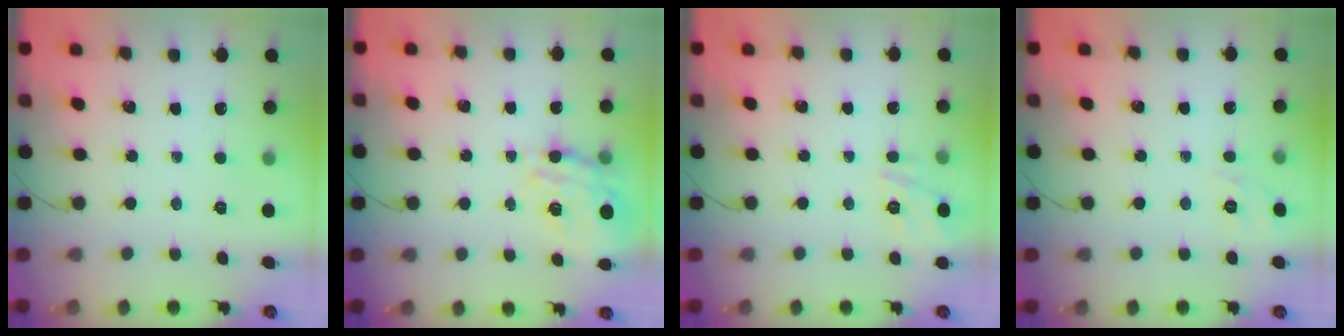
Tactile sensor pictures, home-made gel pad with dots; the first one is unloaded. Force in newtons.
{"total": 14.4, "press": 14.1, "slide": 2.9}
{"total": 11.9, "press": 11.9, "slide": 0.9}
{"total": 1.5, "press": 0.0, "slide": 1.5}